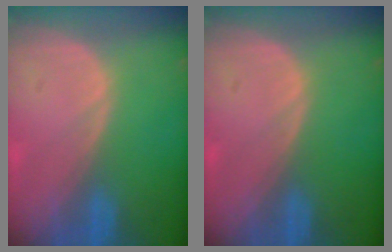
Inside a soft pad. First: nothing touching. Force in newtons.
{"total": 0.0}